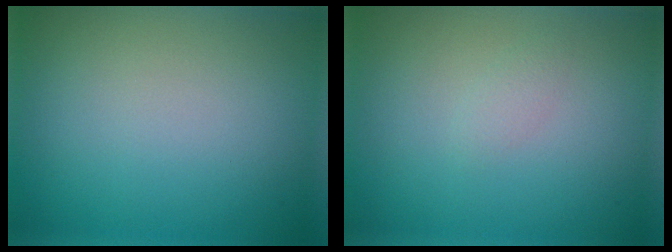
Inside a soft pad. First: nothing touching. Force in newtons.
{"total": 0.7, "press": 0.7, "slide": 0.1}